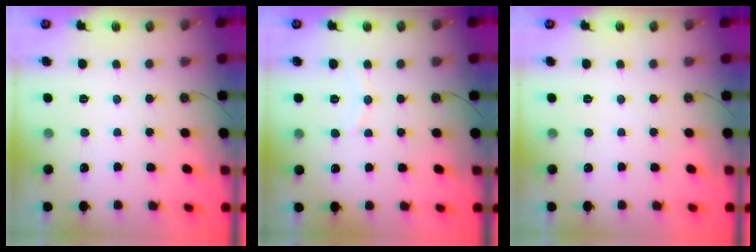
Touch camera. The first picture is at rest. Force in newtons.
{"total": 5.4, "press": 5.4, "slide": 0.7}
{"total": 0.0}